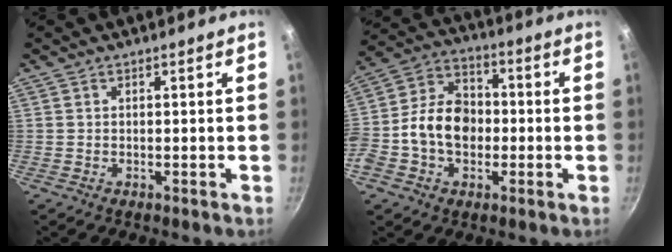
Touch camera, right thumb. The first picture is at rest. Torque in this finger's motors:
{"motor_torque": [1.39, 1.55, 0.95, -0.72, 0.14]}